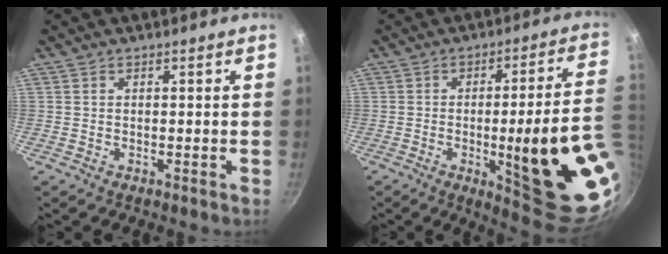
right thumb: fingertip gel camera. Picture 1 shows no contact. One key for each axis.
{"total": 22.9, "fx": -4.1, "fy": 4.6, "fz": 22.1, "tx": -0.268, "ty": -0.004, "tz": -0.040}